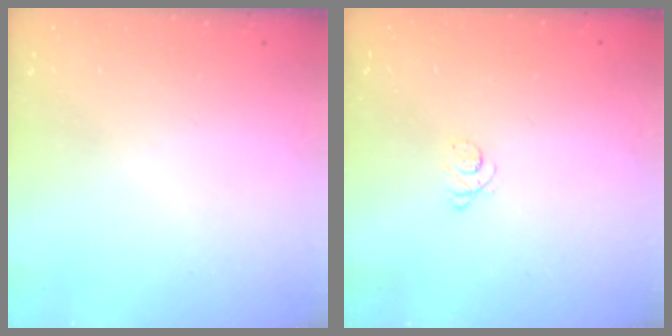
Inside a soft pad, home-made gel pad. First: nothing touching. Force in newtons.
{"total": 2.5, "press": 2.5, "slide": 0.3}